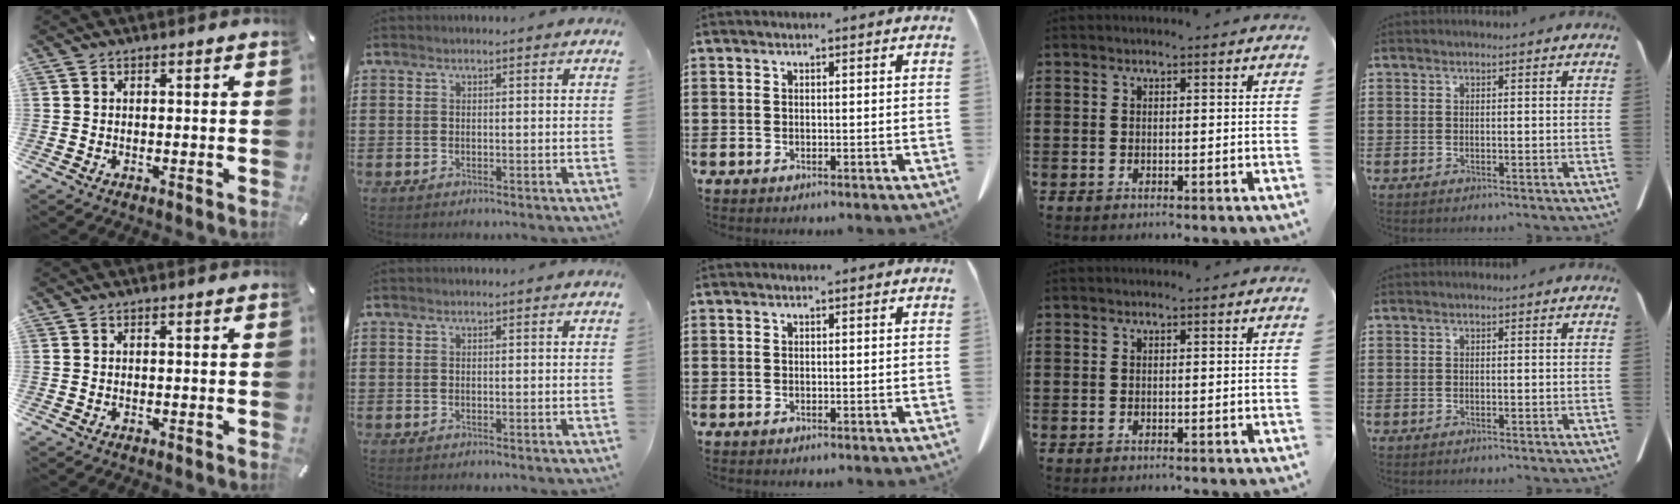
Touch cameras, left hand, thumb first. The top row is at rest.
{}